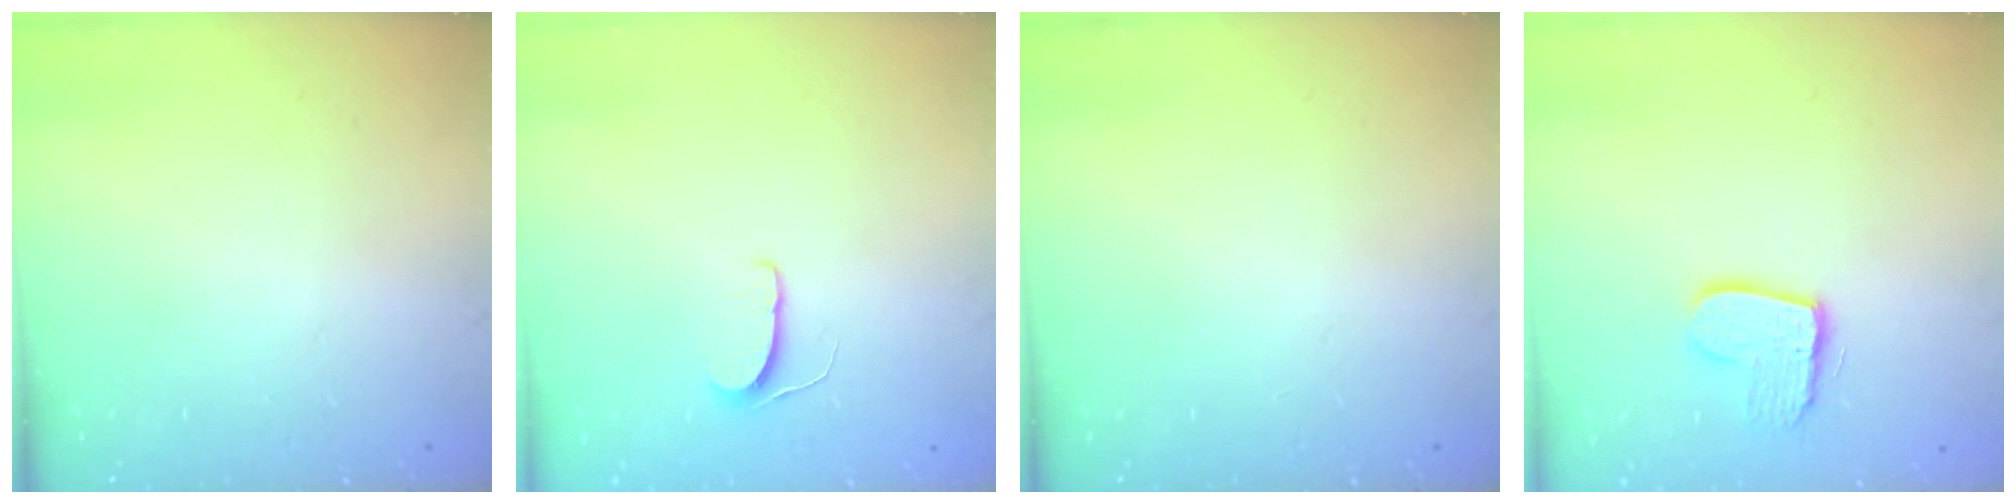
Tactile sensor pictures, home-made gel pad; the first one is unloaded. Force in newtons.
{"total": 5.4, "press": 5.4, "slide": 0.4}
{"total": 0.0}
{"total": 10.3, "press": 10.3, "slide": 0.8}